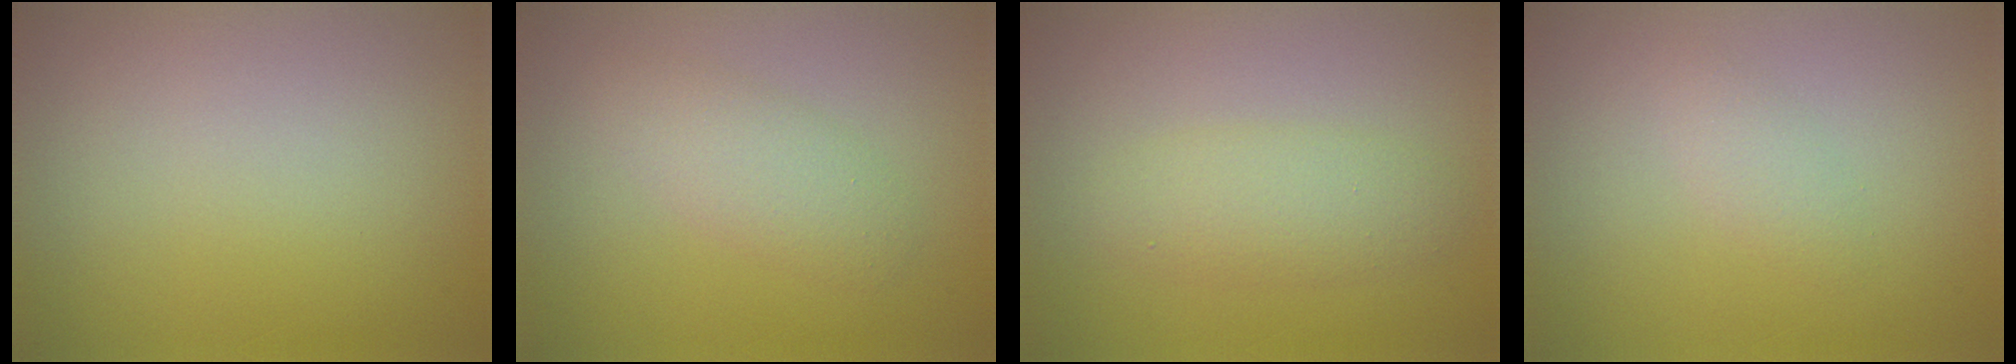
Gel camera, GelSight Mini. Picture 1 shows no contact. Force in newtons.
{"total": 2.5, "press": 2.5, "slide": 0.1}
{"total": 2.8, "press": 2.8, "slide": 0.1}
{"total": 1.2, "press": 1.2, "slide": 0.1}